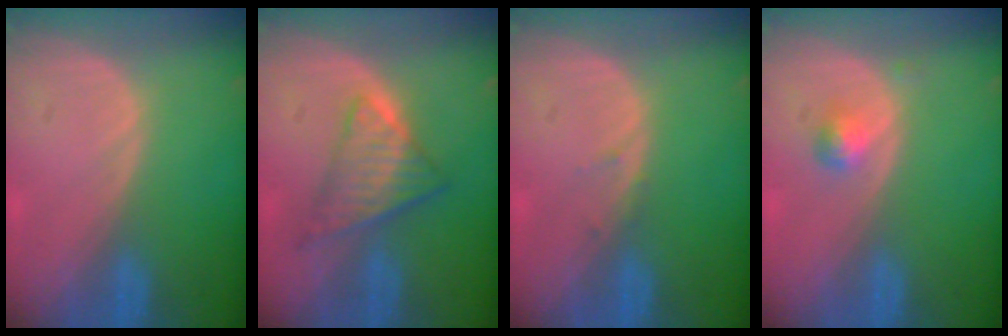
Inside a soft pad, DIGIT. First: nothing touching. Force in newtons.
{"total": 7.0, "press": 6.1, "slide": 3.5}
{"total": 0.8, "press": 0.7, "slide": 0.3}
{"total": 2.0, "press": 2.0, "slide": 0.2}